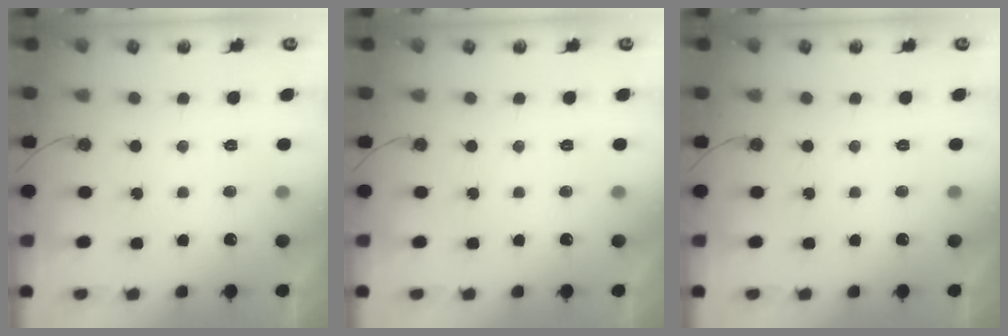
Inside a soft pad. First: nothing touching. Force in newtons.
{"total": 0.0}
{"total": 0.0}